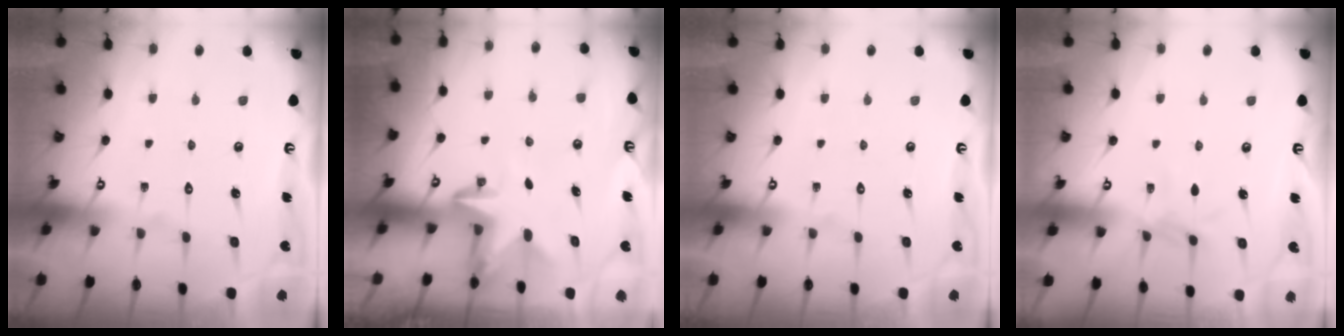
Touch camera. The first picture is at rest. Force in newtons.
{"total": 3.2, "press": 3.1, "slide": 0.8}
{"total": 0.0}
{"total": 4.3, "press": 4.3, "slide": 0.1}